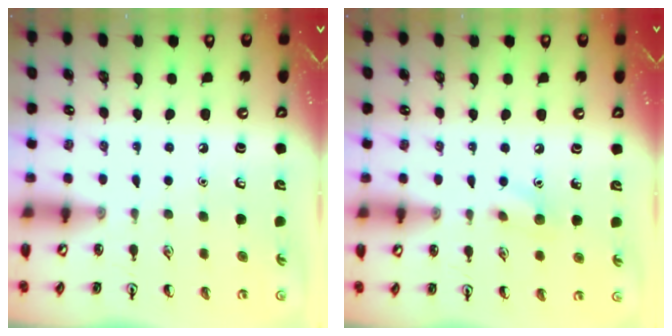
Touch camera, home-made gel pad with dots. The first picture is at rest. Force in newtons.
{"total": 6.6, "press": 6.4, "slide": 1.7}